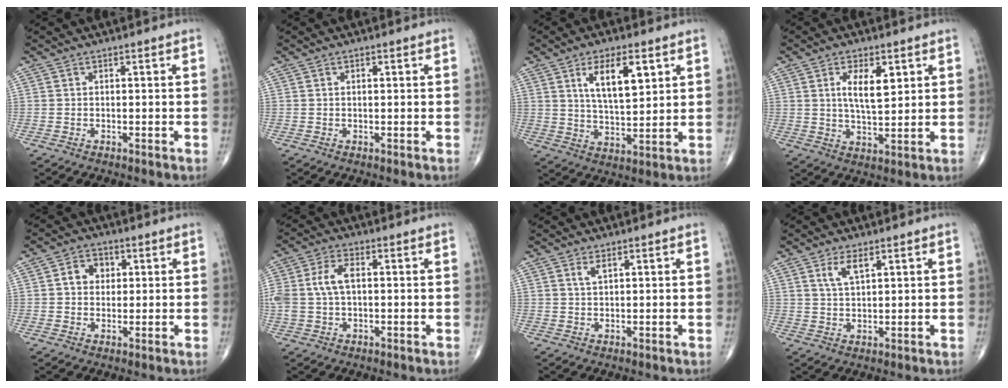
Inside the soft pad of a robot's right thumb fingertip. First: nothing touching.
{"total": 0.7, "force": [0.3, 0.2, 0.6], "torque": [-0.011, 0.003, 0.004]}
{"total": 10.5, "force": [4.4, 4.2, 8.6], "torque": [-0.134, -0.022, 0.083]}
{"total": 7.6, "force": [2.6, 3.2, 6.4], "torque": [-0.099, -0.018, 0.050]}
{"total": 4.6, "force": [1.0, 3.7, 2.5], "torque": [-0.021, 0.007, 0.012]}
{"total": 6.9, "force": [0.7, 3.9, 5.7], "torque": [-0.136, 0.017, 0.016]}
{"total": 1.6, "force": [0.9, 0.6, 1.2], "torque": [-0.027, 0.000, 0.020]}
{"total": 3.9, "force": [2.1, 1.5, 3.0], "torque": [-0.058, -0.007, 0.044]}